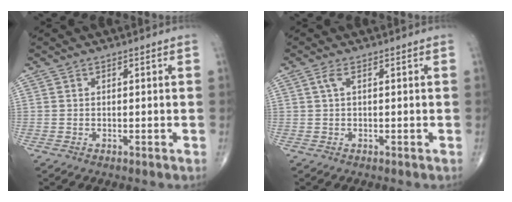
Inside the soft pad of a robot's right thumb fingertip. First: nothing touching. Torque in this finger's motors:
{"motor_torque": [0.18, 0.01, 0.23, 0.05, -0.03]}